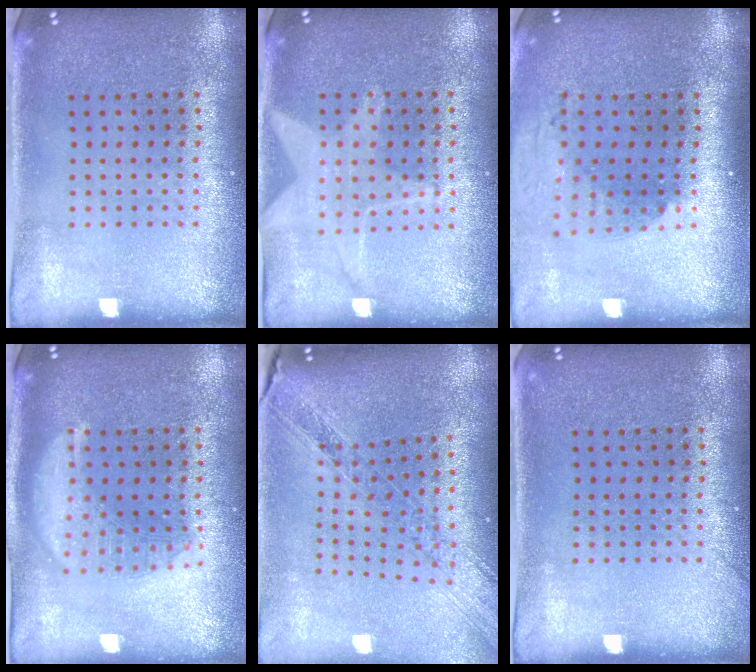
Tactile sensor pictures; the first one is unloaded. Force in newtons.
{"total": 1.3, "press": 1.3, "slide": 0.2}
{"total": 2.0, "press": 1.5, "slide": 1.4}
{"total": 2.6, "press": 2.6, "slide": 0.3}
{"total": 1.4, "press": 1.3, "slide": 0.5}
{"total": 0.5, "press": 0.5, "slide": 0.1}